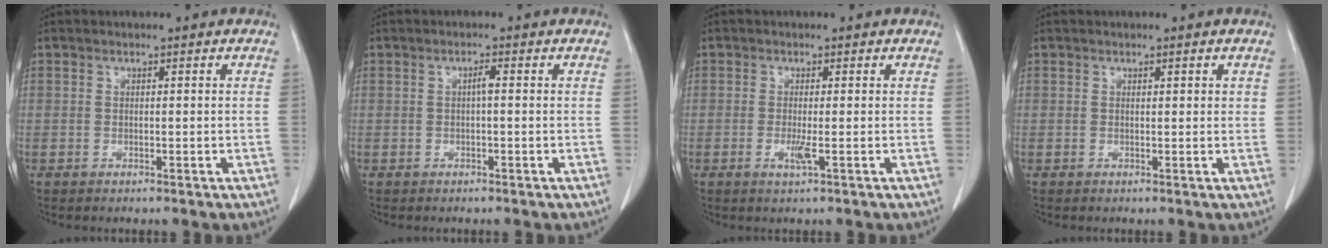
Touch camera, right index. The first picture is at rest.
{"total": 1.2, "force": [0.0, 0.1, 1.2], "torque": [-0.020, 0.003, 0.001]}
{"total": 1.9, "force": [-0.5, -0.1, 1.8], "torque": [-0.039, -0.007, -0.009]}
{"total": 1.0, "force": [0.5, 0.3, 0.8], "torque": [-0.011, 0.000, 0.006]}